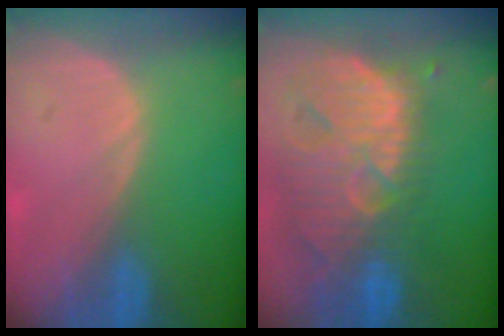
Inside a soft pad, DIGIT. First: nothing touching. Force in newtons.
{"total": 13.6, "press": 11.6, "slide": 7.2}